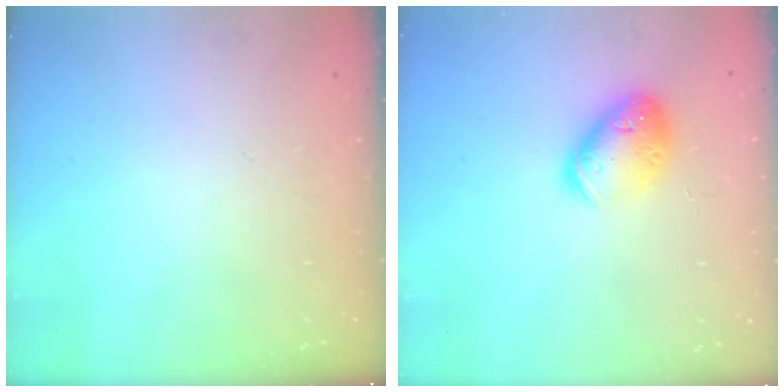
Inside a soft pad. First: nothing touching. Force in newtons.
{"total": 14.0, "press": 13.8, "slide": 2.0}